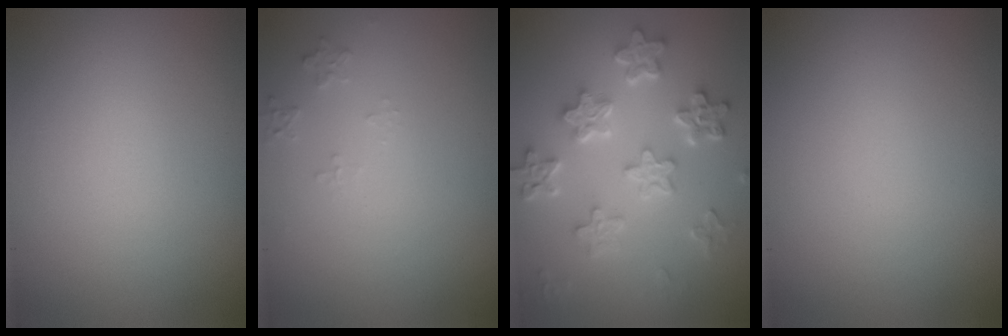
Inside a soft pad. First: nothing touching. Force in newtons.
{"total": 1.1, "press": 1.1, "slide": 0.2}
{"total": 5.8, "press": 4.6, "slide": 3.6}
{"total": 0.0}